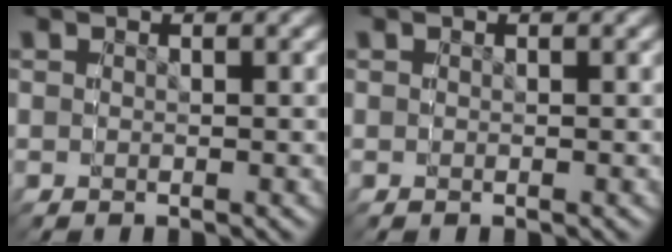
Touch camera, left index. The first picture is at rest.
{"total": 0.0}